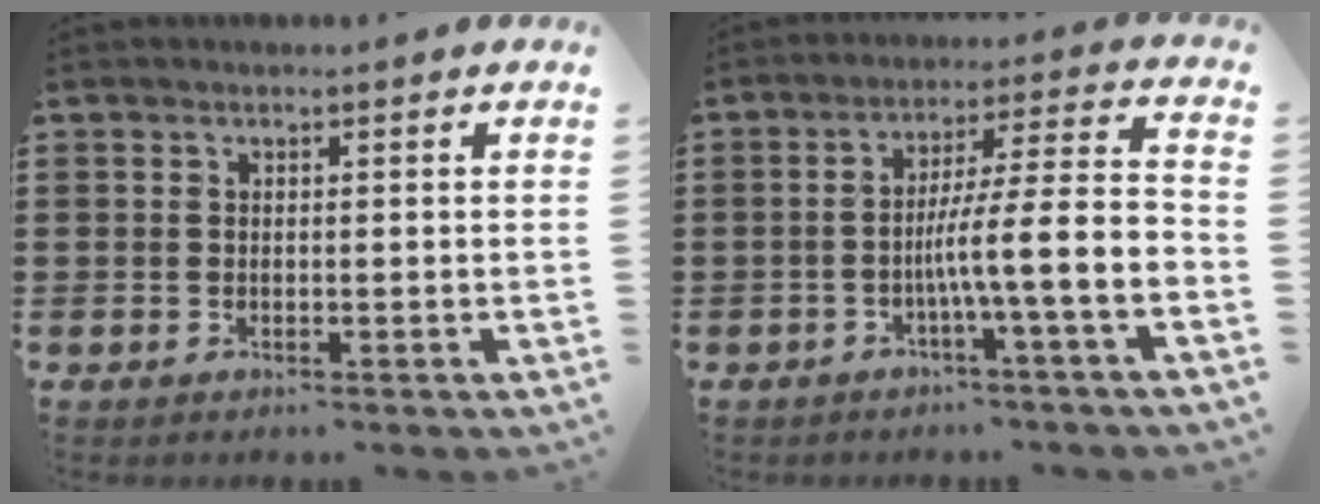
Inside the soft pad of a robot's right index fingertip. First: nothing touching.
{"total": 8.8, "force": [-2.8, 0.7, 8.3], "torque": [-0.138, -0.019, -0.058]}